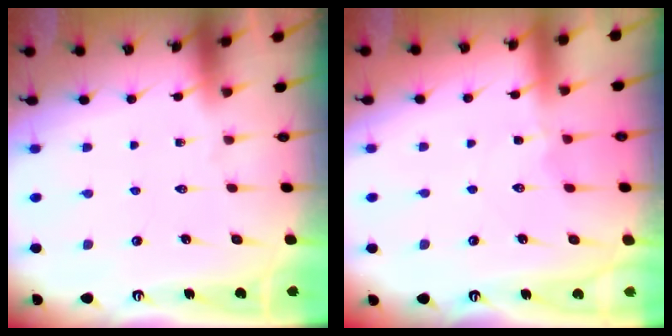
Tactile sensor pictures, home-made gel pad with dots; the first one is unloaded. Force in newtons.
{"total": 2.3, "press": 2.2, "slide": 0.5}